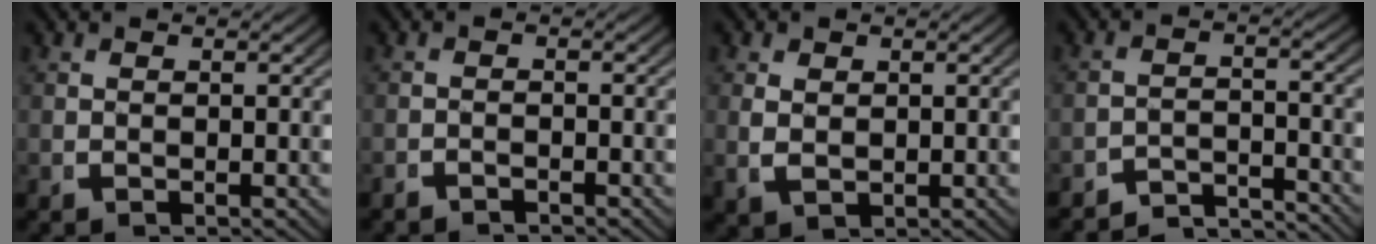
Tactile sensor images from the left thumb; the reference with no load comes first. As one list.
[{"total": 1.5, "force": [-1.5, 0.2, 0.0], "torque": [0.004, -0.005, -0.027]}, {"total": 2.0, "force": [0.4, 1.5, 1.2], "torque": [-0.028, -0.010, 0.022]}, {"total": 5.5, "force": [-5.1, 1.6, 1.4], "torque": [-0.012, -0.020, -0.084]}]